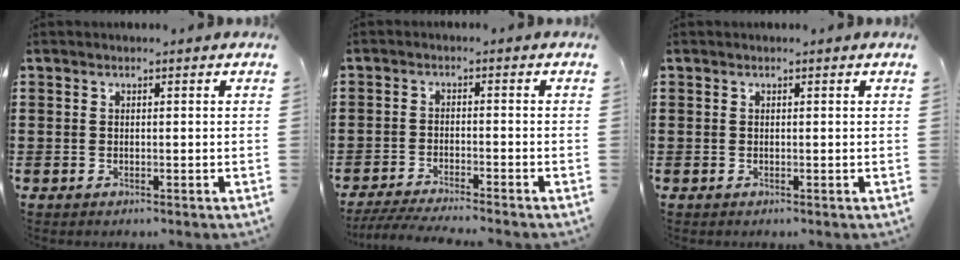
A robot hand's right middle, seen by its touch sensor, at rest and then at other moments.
{"total": 3.7, "force": [-3.5, -0.2, 1.0], "torque": [-0.022, -0.008, -0.072]}
{"total": 0.0}